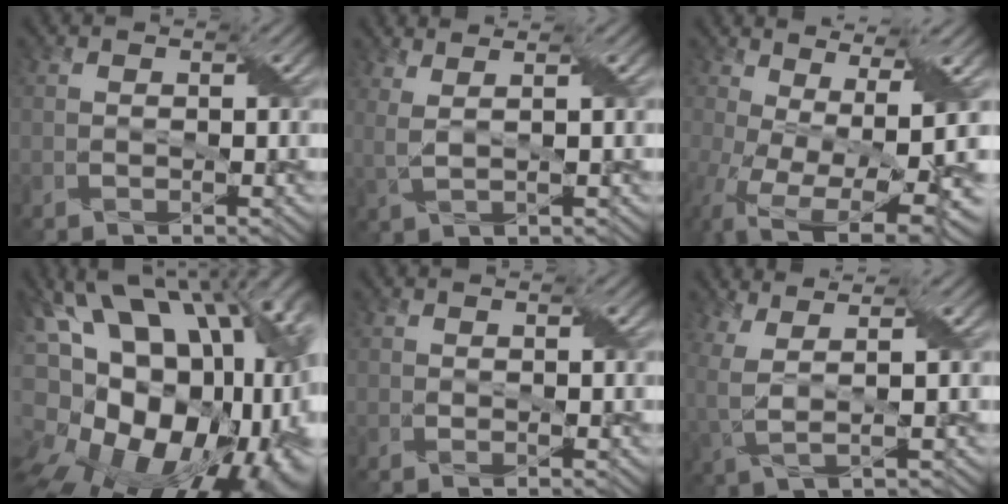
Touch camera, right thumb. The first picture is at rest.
{"total": 3.6, "force": [2.4, 0.9, 2.6], "torque": [-0.046, 0.007, 0.029]}
{"total": 14.3, "force": [-3.4, 6.1, 12.5], "torque": [-0.244, -0.047, -0.021]}
{"total": 22.6, "force": [-3.0, 14.7, 16.8], "torque": [-0.297, 0.006, -0.056]}
{"total": 0.6, "force": [0.2, 0.2, 0.5], "torque": [-0.010, 0.001, 0.003]}
{"total": 4.7, "force": [2.1, 1.1, 4.0], "torque": [-0.100, 0.009, 0.043]}